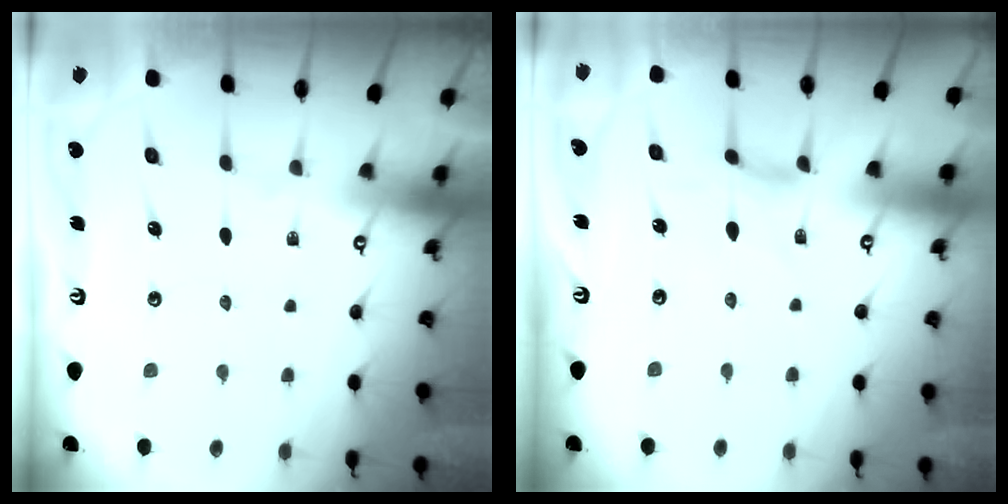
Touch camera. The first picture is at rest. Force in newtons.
{"total": 2.5, "press": 2.4, "slide": 0.4}